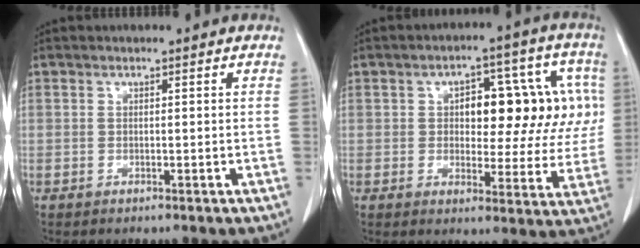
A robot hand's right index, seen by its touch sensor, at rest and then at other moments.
{"total": 13.6, "force": [2.4, 6.5, 11.7], "torque": [-0.139, 0.035, 0.036]}